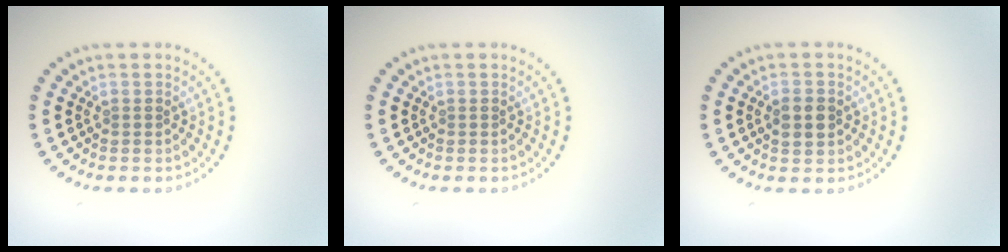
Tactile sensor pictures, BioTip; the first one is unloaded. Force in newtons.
{"total": 0.0}
{"total": 2.6, "press": 2.6, "slide": 0.1}